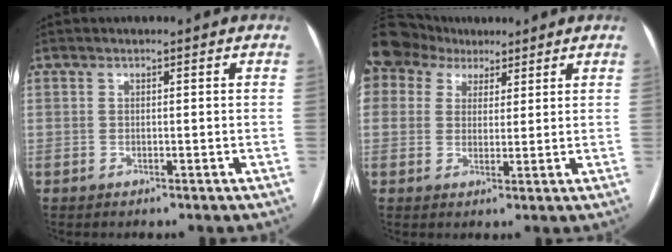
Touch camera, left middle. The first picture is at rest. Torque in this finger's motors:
{"motor_torque": [1.27, -0.87, 1.06, 0.21]}